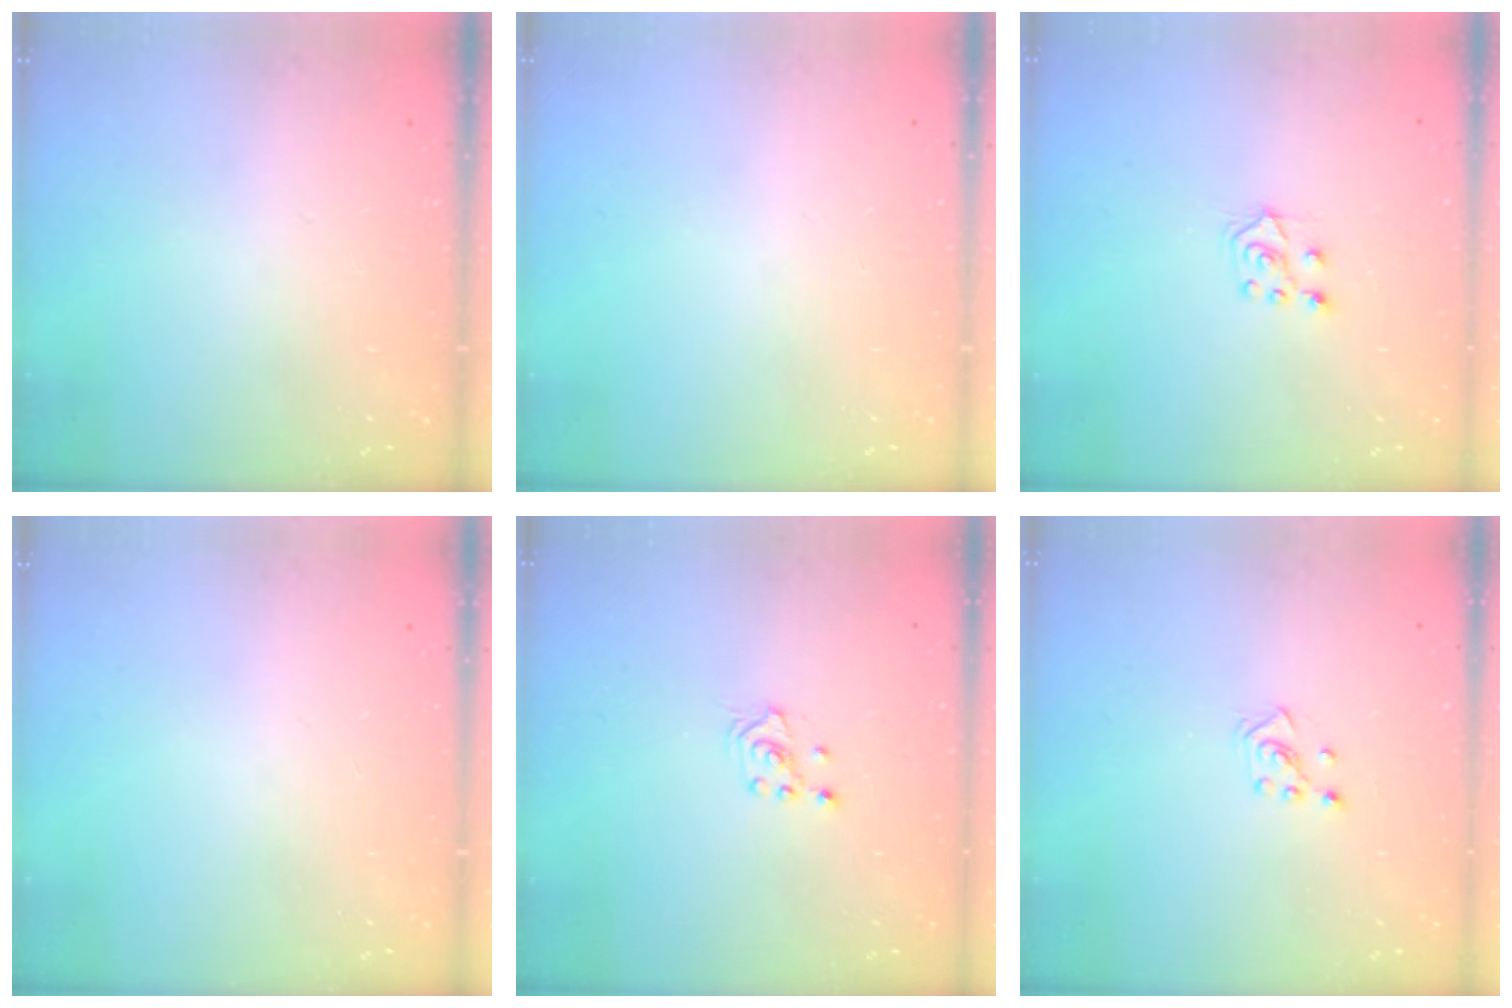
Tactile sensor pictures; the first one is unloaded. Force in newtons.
{"total": 0.0}
{"total": 6.0, "press": 6.0, "slide": 0.4}
{"total": 0.0}
{"total": 2.1, "press": 2.1, "slide": 0.1}
{"total": 2.6, "press": 2.5, "slide": 0.6}